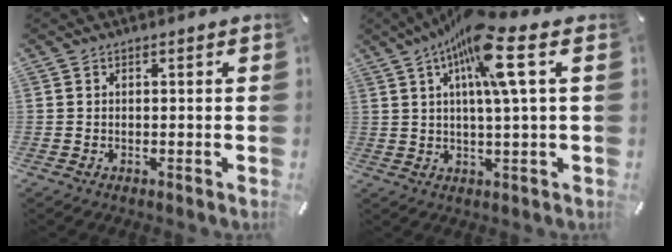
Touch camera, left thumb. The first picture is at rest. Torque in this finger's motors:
{"motor_torque": [0.12, 1.37, 1.67, -1.10, 0.45]}